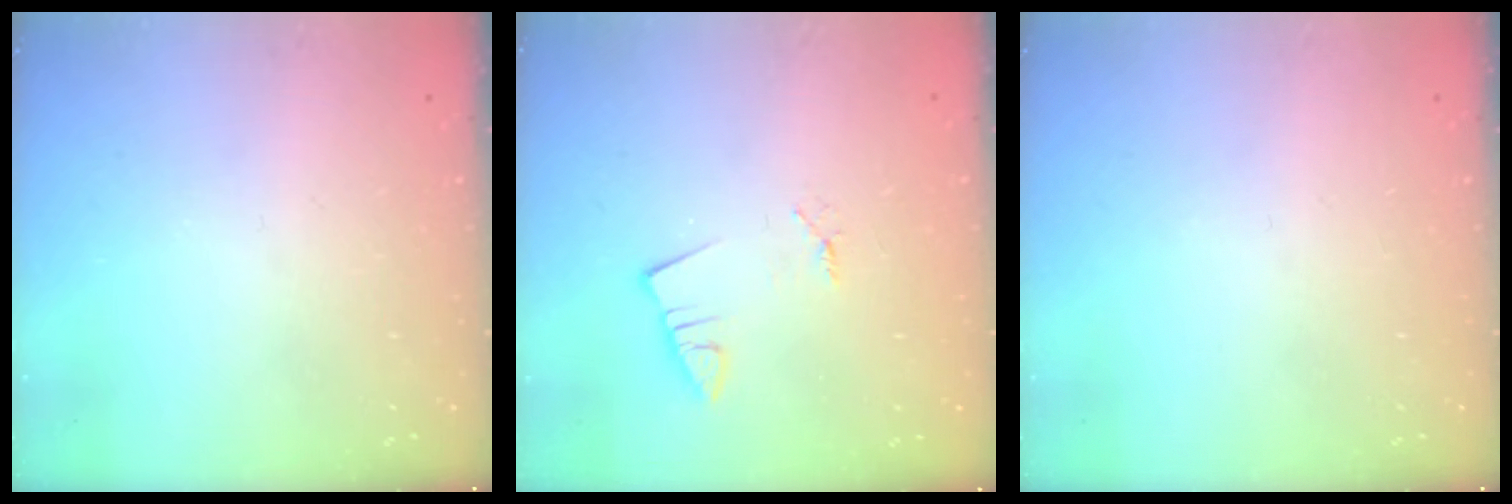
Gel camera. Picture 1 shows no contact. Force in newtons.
{"total": 1.3, "press": 1.3, "slide": 0.0}
{"total": 0.0}